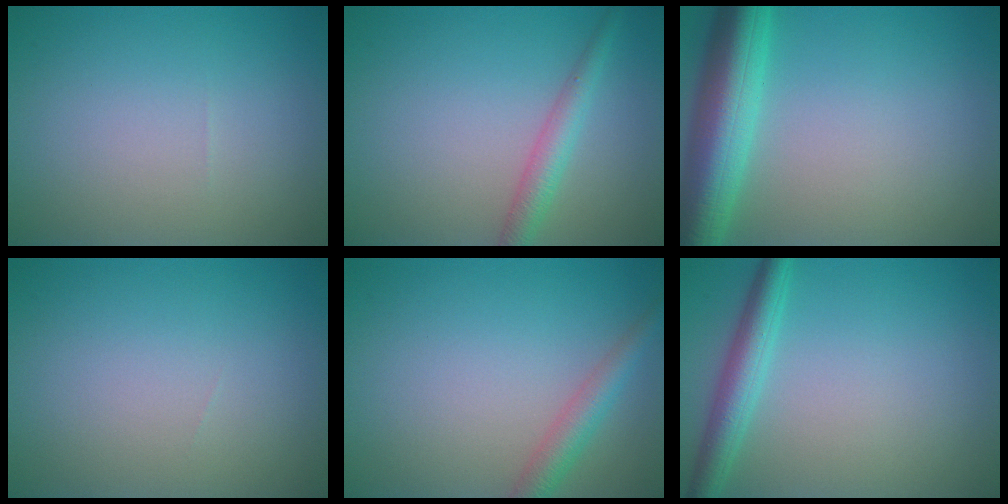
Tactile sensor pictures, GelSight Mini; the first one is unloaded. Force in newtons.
{"total": 2.6, "press": 2.6, "slide": 0.1}
{"total": 7.6, "press": 7.6, "slide": 0.3}
{"total": 0.0}
{"total": 2.7, "press": 2.7, "slide": 0.1}
{"total": 3.4, "press": 3.4, "slide": 0.2}